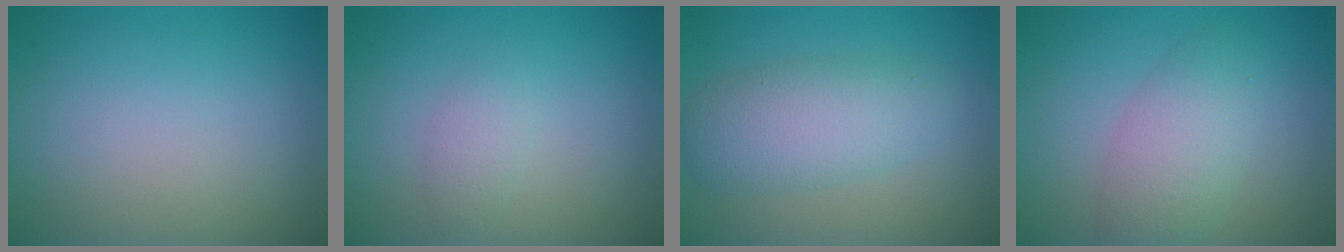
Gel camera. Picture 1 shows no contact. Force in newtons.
{"total": 1.4, "press": 1.4, "slide": 0.1}
{"total": 4.8, "press": 4.8, "slide": 0.2}
{"total": 3.9, "press": 3.9, "slide": 0.1}